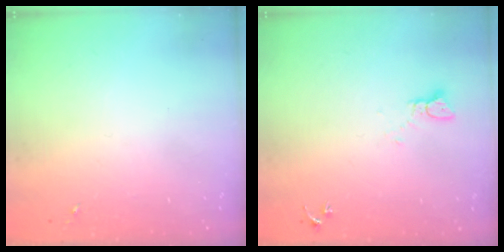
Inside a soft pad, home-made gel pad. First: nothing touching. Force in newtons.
{"total": 2.4, "press": 2.4, "slide": 0.2}